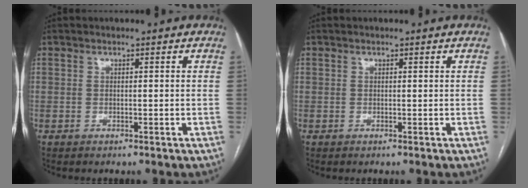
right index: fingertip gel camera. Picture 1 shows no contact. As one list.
[{"total": 0.0}]